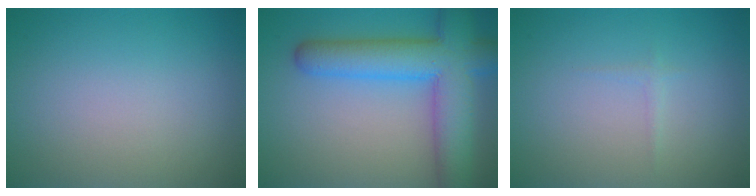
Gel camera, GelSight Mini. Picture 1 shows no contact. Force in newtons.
{"total": 8.9, "press": 8.9, "slide": 0.4}
{"total": 0.6, "press": 0.6, "slide": 0.0}